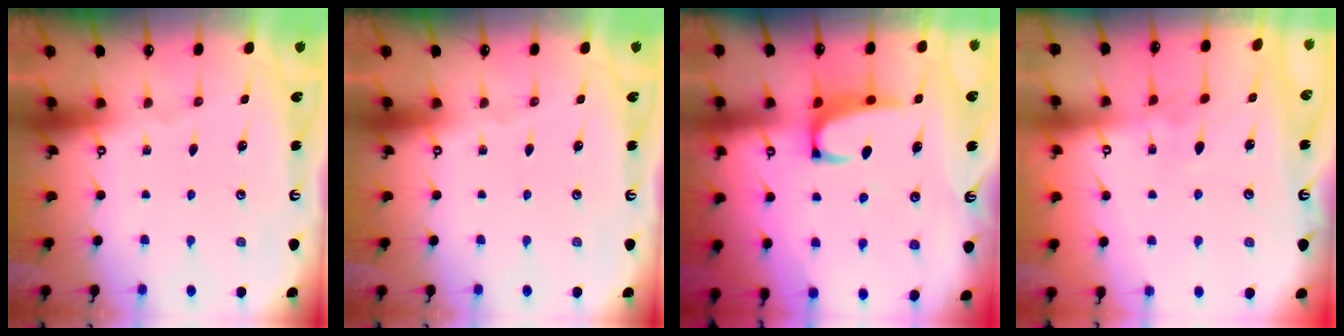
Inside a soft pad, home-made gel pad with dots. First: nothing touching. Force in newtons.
{"total": 0.0}
{"total": 3.1, "press": 3.0, "slide": 0.8}
{"total": 4.1, "press": 4.1, "slide": 0.1}